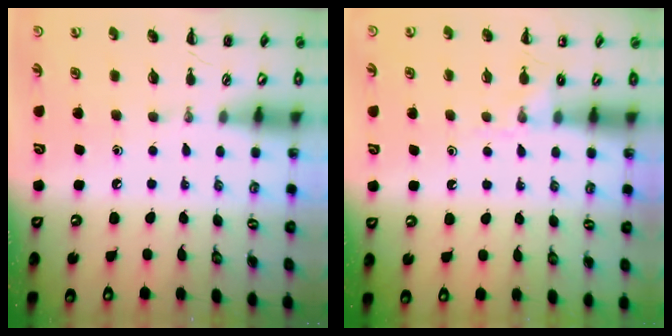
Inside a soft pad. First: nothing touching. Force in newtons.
{"total": 4.7, "press": 4.4, "slide": 1.5}